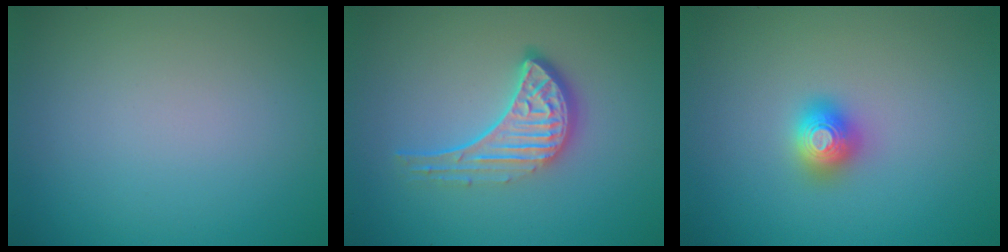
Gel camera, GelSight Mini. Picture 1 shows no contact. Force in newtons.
{"total": 4.5, "press": 3.3, "slide": 3.1}
{"total": 2.0, "press": 2.0, "slide": 0.2}